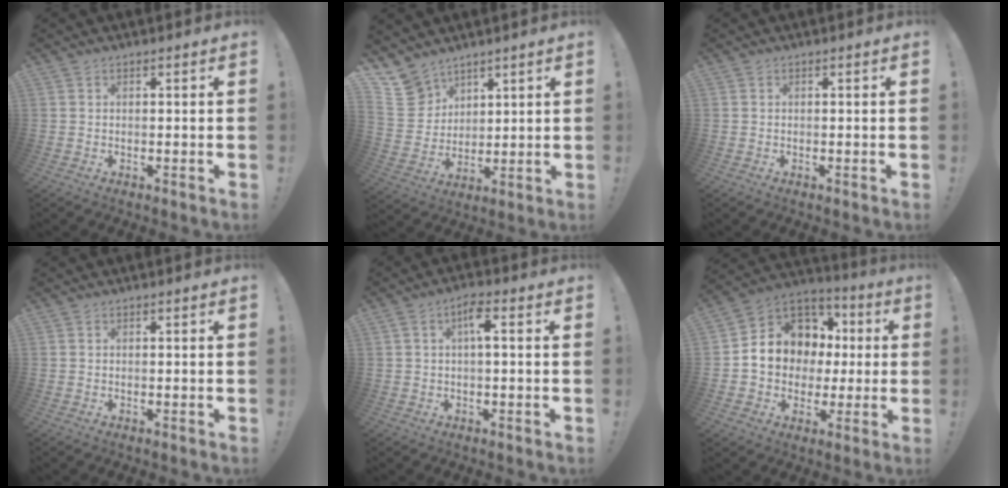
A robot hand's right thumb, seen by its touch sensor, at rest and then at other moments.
{"total": 9.2, "force": [7.2, 5.6, 1.0], "torque": [-0.024, -0.060, 0.144]}
{"total": 0.0}
{"total": 0.0}
{"total": 4.6, "force": [1.1, 1.2, 4.3], "torque": [-0.078, 0.005, 0.012]}
{"total": 12.3, "force": [1.0, 10.9, 5.5], "torque": [-0.074, -0.004, 0.034]}